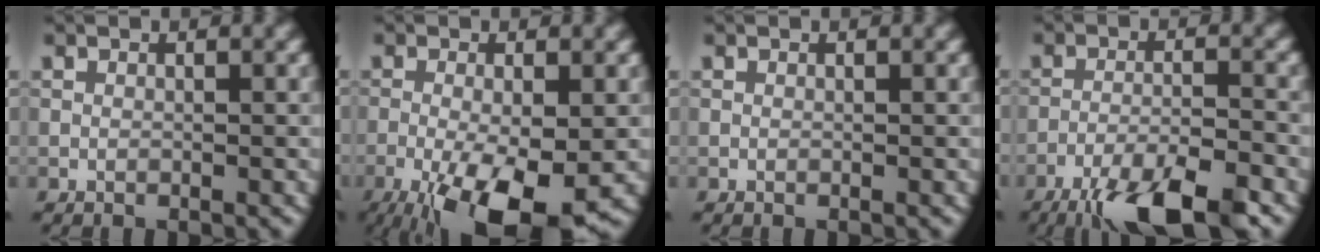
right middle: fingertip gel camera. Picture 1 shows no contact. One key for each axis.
{"total": 9.8, "fx": -4.1, "fy": 3.1, "fz": 8.4, "tx": -0.146, "ty": -0.018, "tz": -0.062}
{"total": 0.0}
{"total": 10.0, "fx": -7.2, "fy": 2.2, "fz": 6.5, "tx": -0.113, "ty": -0.020, "tz": -0.120}